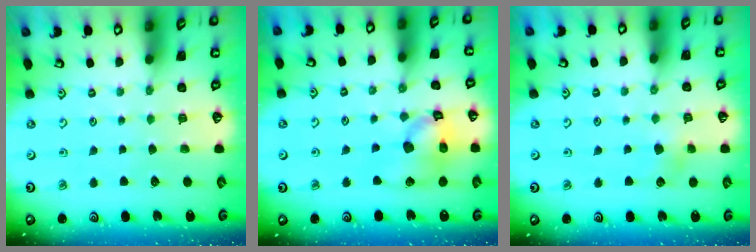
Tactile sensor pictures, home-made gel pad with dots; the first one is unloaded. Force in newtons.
{"total": 14.3, "press": 14.2, "slide": 2.0}
{"total": 4.2, "press": 4.1, "slide": 0.6}